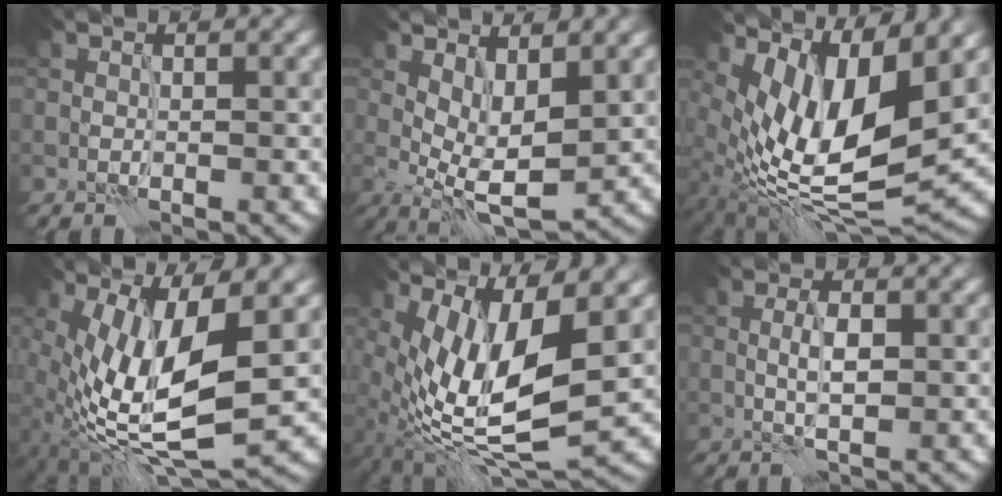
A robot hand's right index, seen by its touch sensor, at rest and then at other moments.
{"total": 5.6, "force": [0.5, 2.2, 5.1], "torque": [-0.089, -0.006, 0.011]}
{"total": 11.0, "force": [2.7, 4.3, 9.7], "torque": [-0.195, -0.014, 0.055]}
{"total": 11.5, "force": [-0.4, 3.8, 10.8], "torque": [-0.210, -0.019, -0.001]}
{"total": 11.2, "force": [0.8, 3.4, 10.7], "torque": [-0.211, -0.017, 0.024]}
{"total": 2.3, "force": [-0.1, 0.7, 2.2], "torque": [-0.045, 0.000, 0.000]}